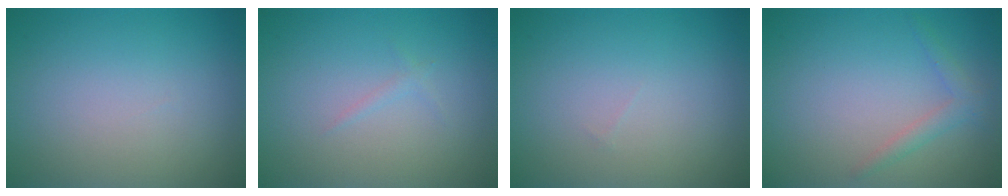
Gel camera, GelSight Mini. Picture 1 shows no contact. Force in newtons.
{"total": 0.6, "press": 0.6, "slide": 0.1}
{"total": 0.0}
{"total": 1.5, "press": 1.5, "slide": 0.1}